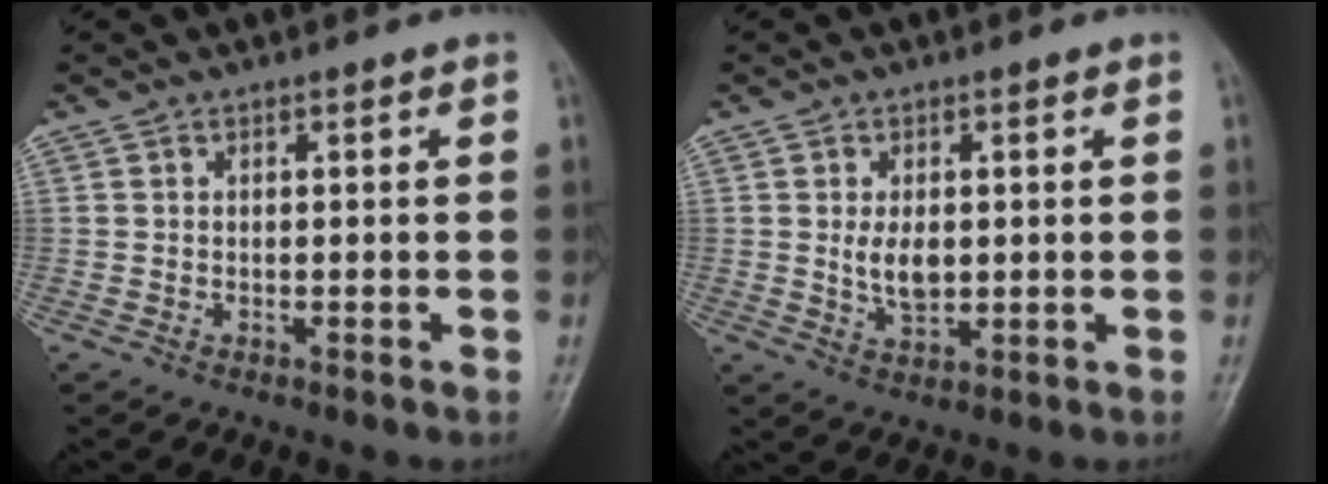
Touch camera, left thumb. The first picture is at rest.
{"total": 4.7, "force": [0.5, 2.8, 3.8], "torque": [-0.061, -0.010, 0.013]}